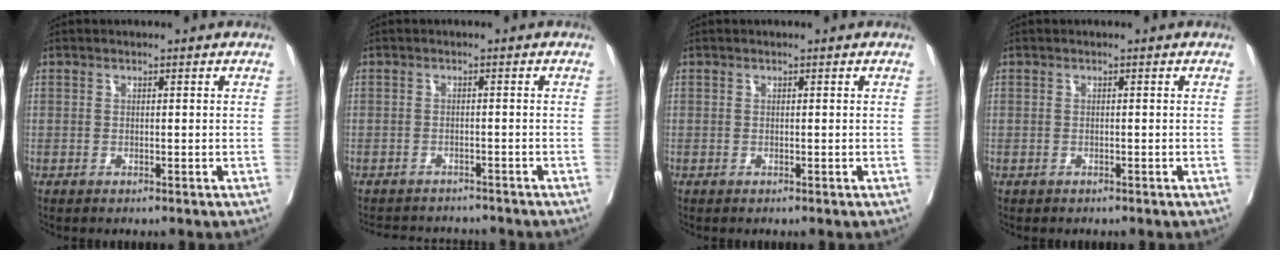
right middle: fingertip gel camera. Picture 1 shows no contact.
{"total": 7.2, "force": [-6.6, 2.0, 1.9], "torque": [-0.050, -0.007, -0.096]}
{"total": 0.0}
{"total": 0.5, "force": [-0.3, 0.4, 0.0], "torque": [-0.003, -0.002, -0.005]}